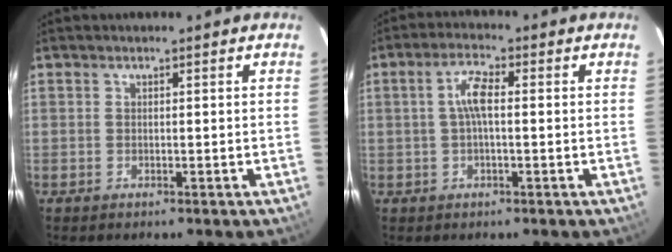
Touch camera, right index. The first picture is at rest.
{"total": 4.4, "force": [0.2, 1.3, 4.2], "torque": [-0.085, 0.011, 0.004]}